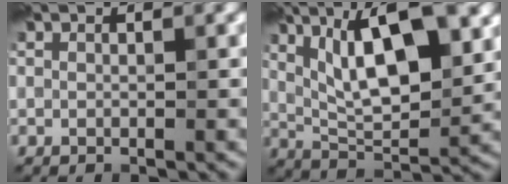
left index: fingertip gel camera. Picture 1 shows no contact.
{"total": 11.3, "force": [4.4, 3.9, 9.7], "torque": [-0.151, 0.010, 0.070]}